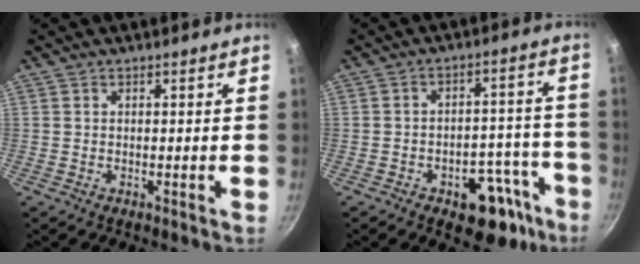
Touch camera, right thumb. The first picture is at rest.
{"total": 11.7, "force": [-6.7, 6.0, 7.5], "torque": [-0.065, 0.060, -0.084]}